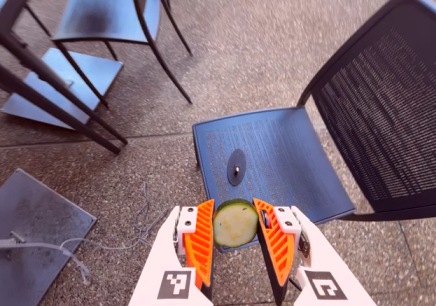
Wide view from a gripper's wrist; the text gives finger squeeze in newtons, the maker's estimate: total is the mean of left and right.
{"total": 11.7, "left": 11.6, "right": 11.8}